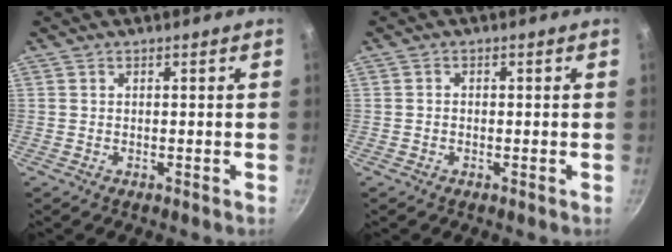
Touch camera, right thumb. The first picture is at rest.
{"total": 0.7, "force": [-0.2, 0.6, 0.4], "torque": [-0.008, 0.004, -0.004]}